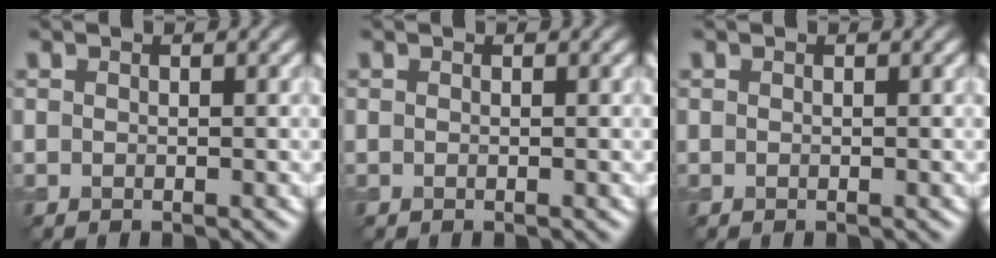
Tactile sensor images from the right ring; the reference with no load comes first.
{"total": 0.0}
{"total": 0.0}